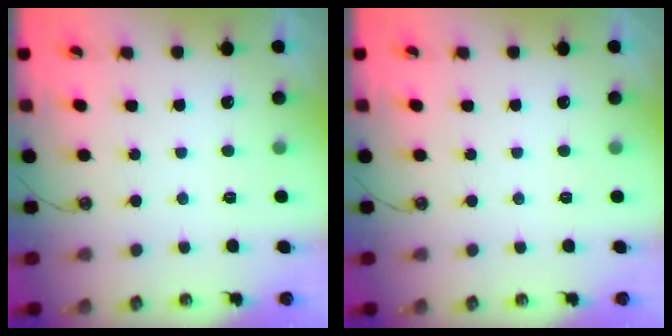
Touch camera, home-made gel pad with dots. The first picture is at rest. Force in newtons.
{"total": 0.0}